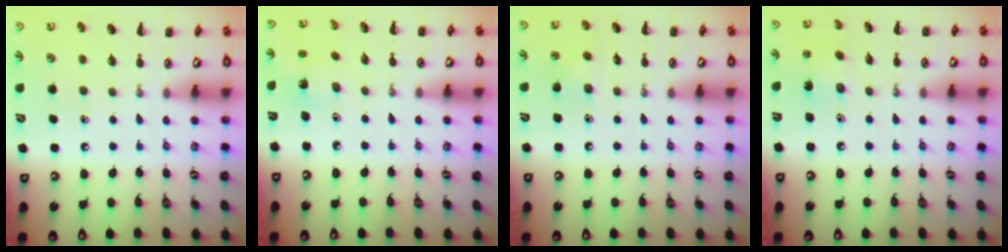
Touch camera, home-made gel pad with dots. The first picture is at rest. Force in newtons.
{"total": 1.6, "press": 1.5, "slide": 0.7}
{"total": 4.2, "press": 4.1, "slide": 1.1}
{"total": 1.6, "press": 1.5, "slide": 0.5}